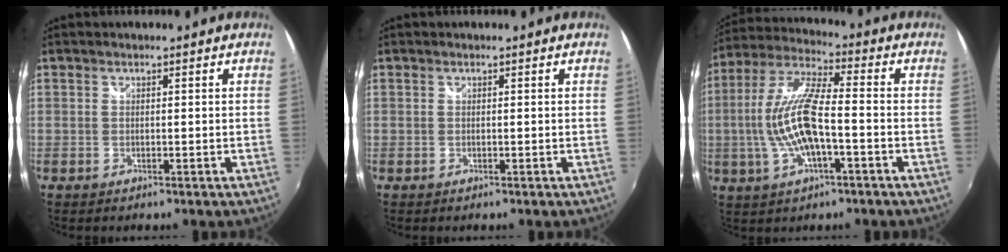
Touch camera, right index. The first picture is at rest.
{"total": 0.0}
{"total": 13.4, "force": [-2.7, 3.5, 12.6], "torque": [-0.253, 0.000, -0.050]}